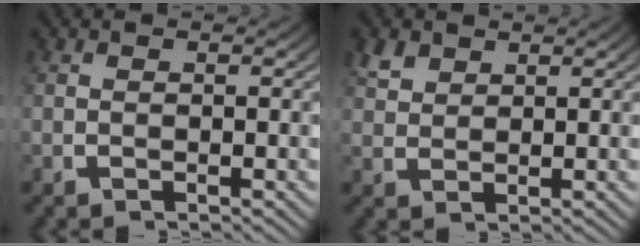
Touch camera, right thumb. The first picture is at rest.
{"total": 2.3, "force": [1.9, 1.1, 0.8], "torque": [-0.015, 0.000, 0.042]}